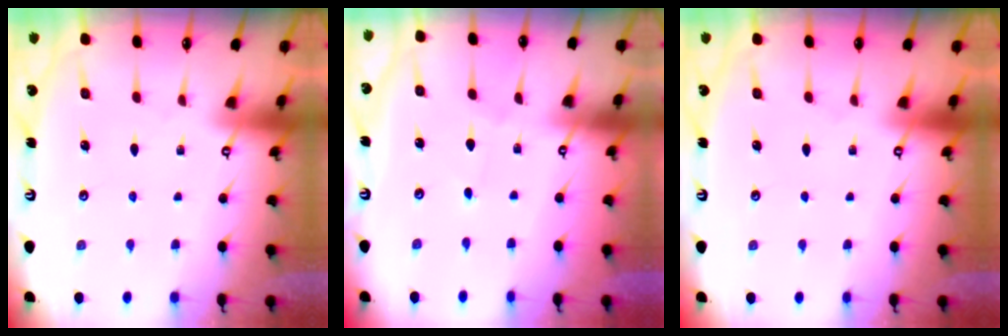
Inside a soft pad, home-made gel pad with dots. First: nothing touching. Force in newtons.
{"total": 0.7, "press": 0.7, "slide": 0.0}
{"total": 0.0}